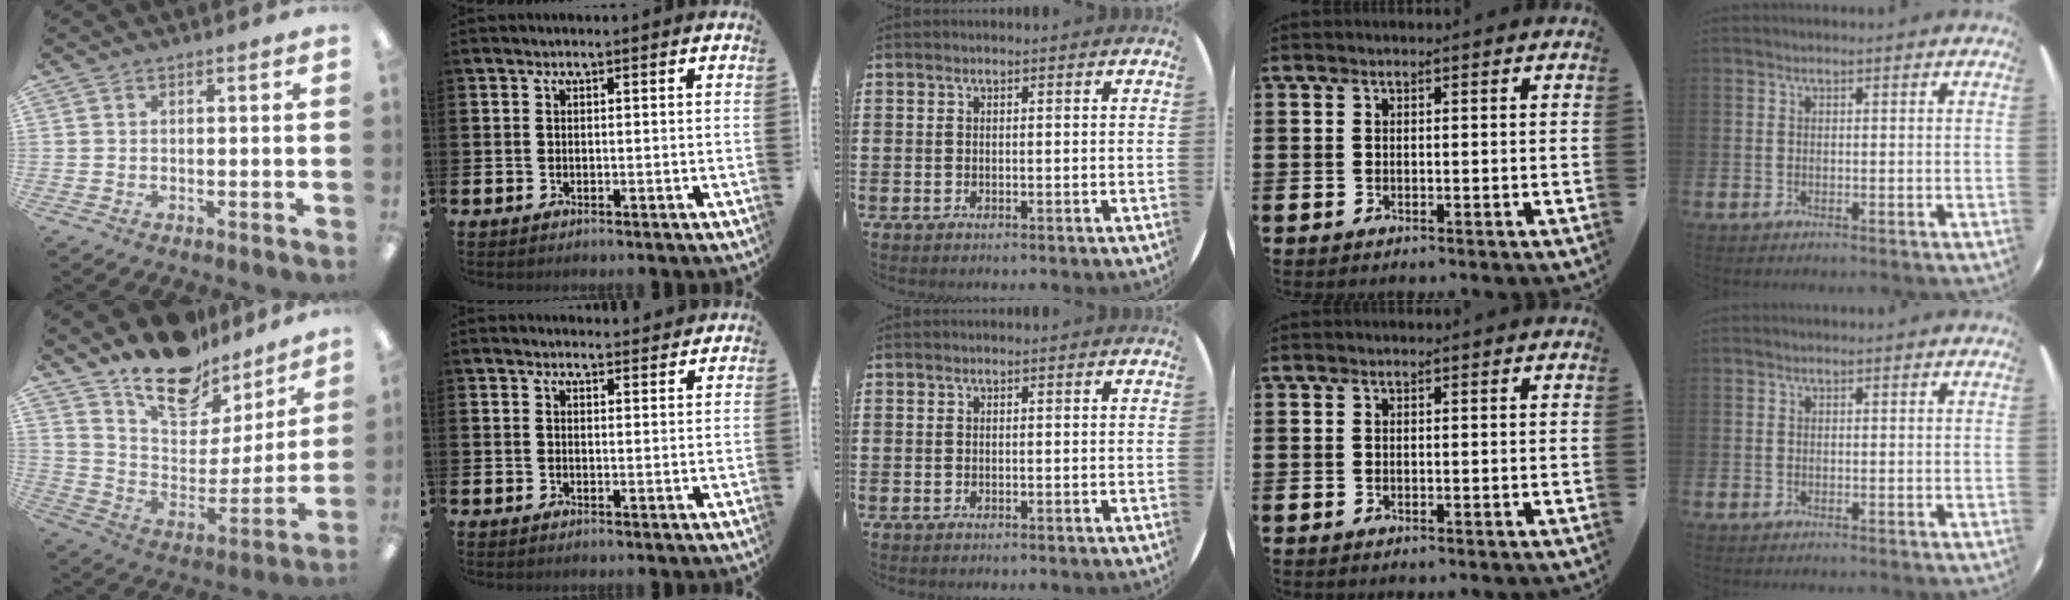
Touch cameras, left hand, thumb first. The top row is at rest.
{"thumb": {"total": 18.5, "force": [14.6, 8.8, 7.1], "torque": [-0.127, -0.103, 0.263]}, "index": {"total": 2.1, "force": [2.0, 0.4, -0.1], "torque": [0.007, -0.012, 0.035]}}